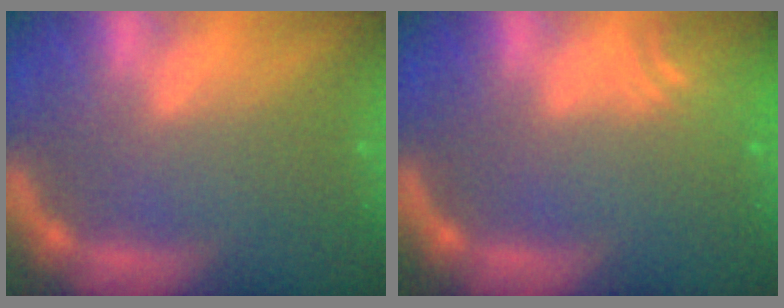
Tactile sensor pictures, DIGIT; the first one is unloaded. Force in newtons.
{"total": 4.0}